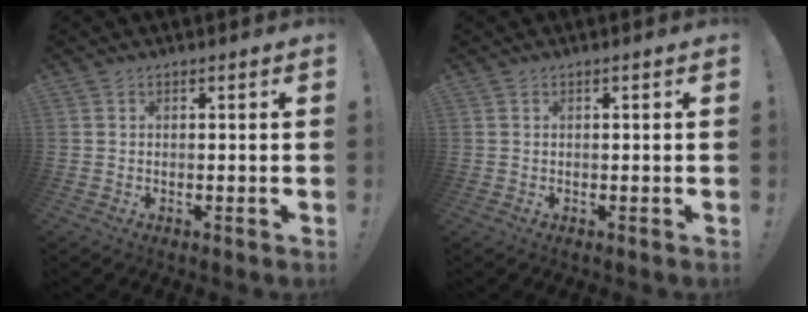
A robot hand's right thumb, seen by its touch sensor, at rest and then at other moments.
{"total": 0.7, "force": [0.1, -0.3, 0.7], "torque": [-0.013, -0.002, 0.002]}